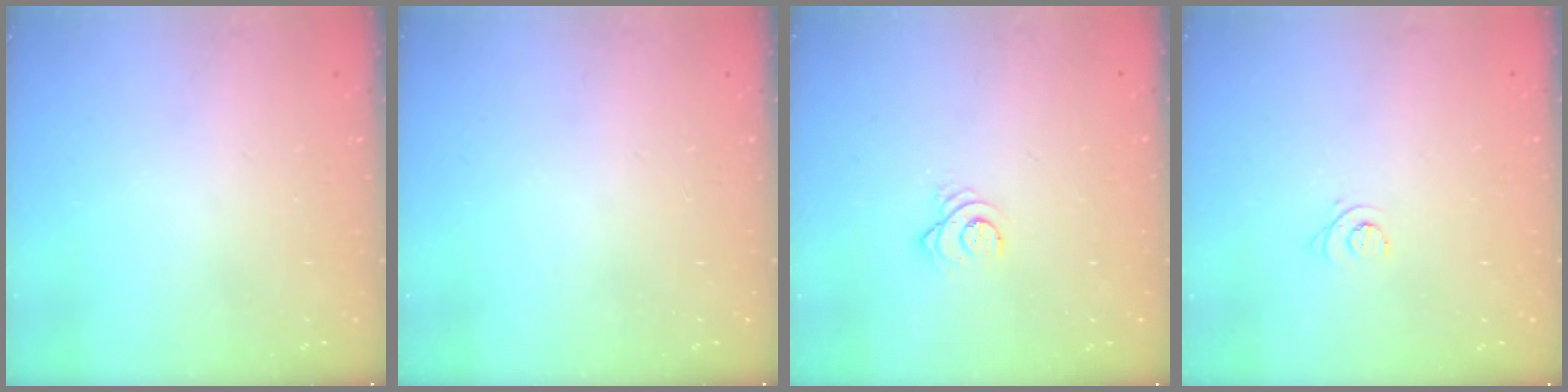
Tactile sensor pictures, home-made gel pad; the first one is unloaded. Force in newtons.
{"total": 0.0}
{"total": 3.3, "press": 3.3, "slide": 0.2}
{"total": 2.9, "press": 2.9, "slide": 0.3}